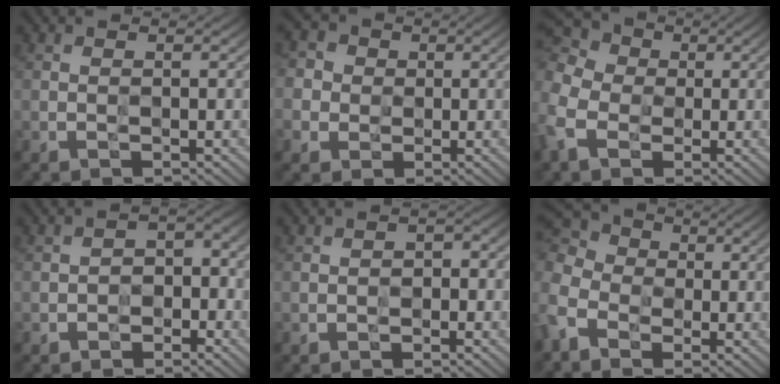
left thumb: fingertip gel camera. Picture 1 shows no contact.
{"total": 4.9, "force": [0.3, 4.7, 1.3], "torque": [-0.050, 0.007, -0.012]}
{"total": 11.8, "force": [-2.7, 9.2, 6.9], "torque": [-0.222, -0.025, -0.055]}
{"total": 3.3, "force": [-1.8, 2.2, 1.6], "torque": [-0.020, 0.001, -0.038]}
{"total": 1.9, "force": [-0.9, 1.2, 1.2], "torque": [-0.018, -0.004, -0.018]}
{"total": 9.9, "force": [-4.1, 7.3, 5.3], "torque": [-0.175, -0.031, -0.084]}